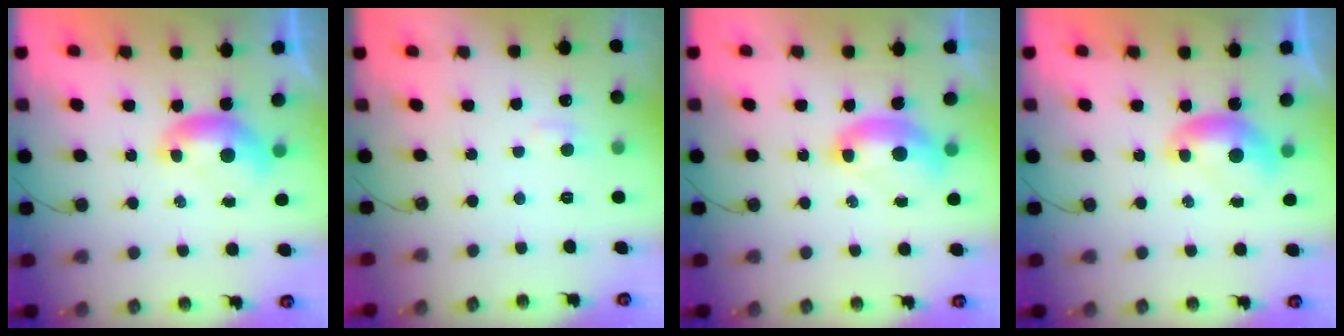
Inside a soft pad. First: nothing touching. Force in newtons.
{"total": 1.3, "press": 1.1, "slide": 0.6}
{"total": 2.6, "press": 2.6, "slide": 0.6}
{"total": 0.0}